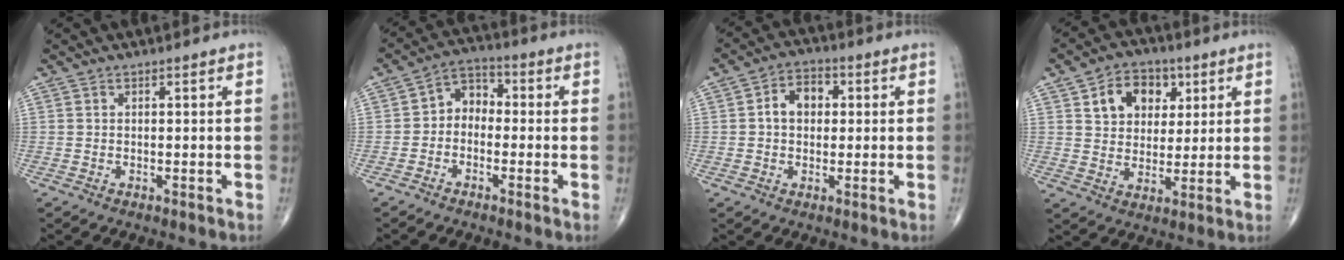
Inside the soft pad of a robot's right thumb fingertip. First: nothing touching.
{"total": 5.6, "force": [-1.0, 4.3, 3.4], "torque": [-0.033, 0.028, -0.037]}
{"total": 6.2, "force": [0.7, 4.5, 4.2], "torque": [-0.052, 0.016, 0.005]}
{"total": 10.3, "force": [4.0, 7.6, 5.6], "torque": [-0.049, -0.011, 0.066]}